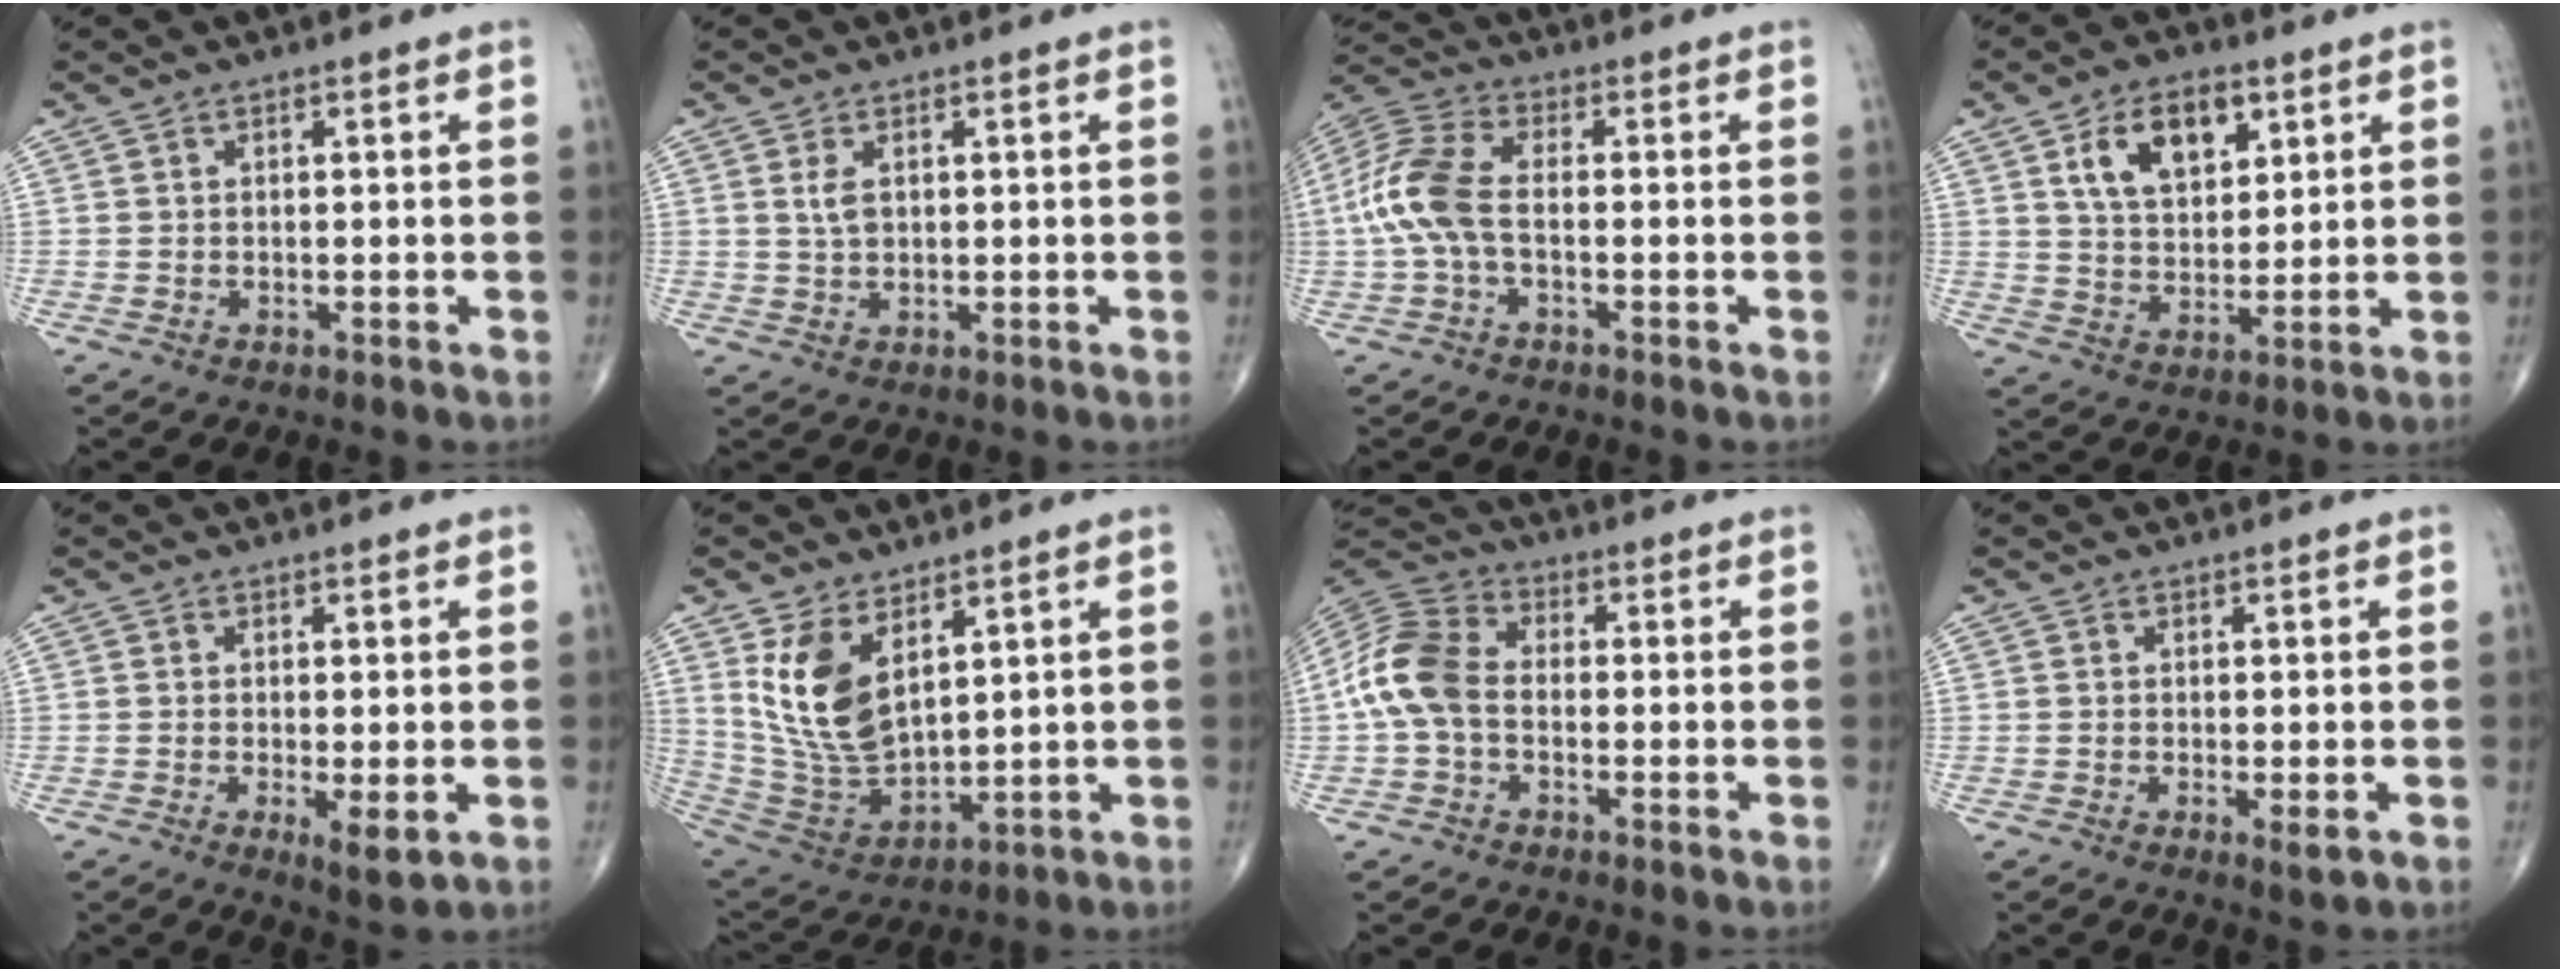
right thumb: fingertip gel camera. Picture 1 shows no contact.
{"total": 2.7, "force": [0.8, 1.6, 2.1], "torque": [-0.039, -0.001, 0.020]}
{"total": 10.0, "force": [-1.2, 5.0, 8.7], "torque": [-0.206, 0.027, -0.031]}
{"total": 11.8, "force": [5.1, 6.9, 8.0], "torque": [-0.108, -0.016, 0.093]}
{"total": 3.8, "force": [-0.7, 1.1, 3.6], "torque": [-0.061, -0.015, -0.012]}
{"total": 13.6, "force": [5.7, 7.2, 10.0], "torque": [-0.181, -0.033, 0.134]}
{"total": 10.5, "force": [-1.0, 7.1, 7.7], "torque": [-0.157, 0.029, -0.036]}
{"total": 2.0, "force": [-0.5, 0.4, 1.9], "torque": [-0.037, -0.009, -0.008]}